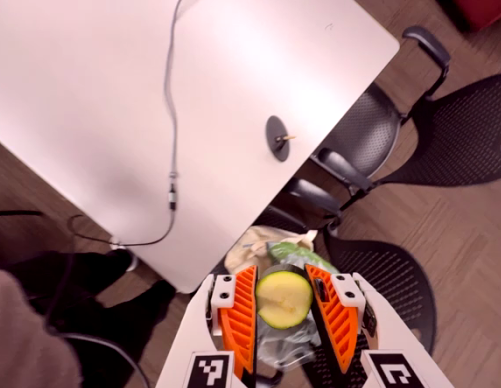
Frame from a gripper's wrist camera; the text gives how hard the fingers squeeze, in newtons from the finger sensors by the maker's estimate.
{"total": 8.3, "left": 8.1, "right": 8.5}